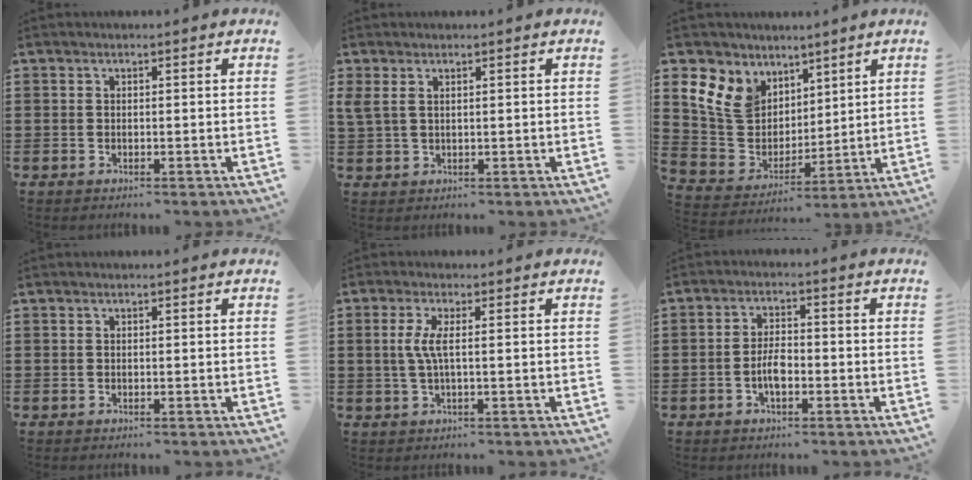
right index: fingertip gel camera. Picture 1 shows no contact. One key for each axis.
{"total": 1.8, "fx": 0.9, "fy": 0.8, "fz": 1.3, "tx": -0.029, "ty": 0.004, "tz": 0.017}
{"total": 9.5, "fx": 4.9, "fy": 7.7, "fz": 2.6, "tx": -0.107, "ty": -0.029, "tz": 0.102}
{"total": 0.0}
{"total": 3.5, "fx": 0.0, "fy": 0.2, "fz": 3.5, "tx": -0.081, "ty": -0.011, "tz": -0.006}
{"total": 4.0, "fx": -1.2, "fy": 1.7, "fz": 3.4, "tx": -0.076, "ty": 0.000, "tz": -0.025}